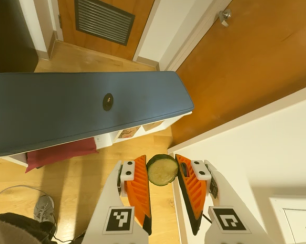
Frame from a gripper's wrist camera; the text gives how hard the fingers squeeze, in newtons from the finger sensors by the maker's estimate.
{"total": 11.3, "left": 11.7, "right": 10.8}